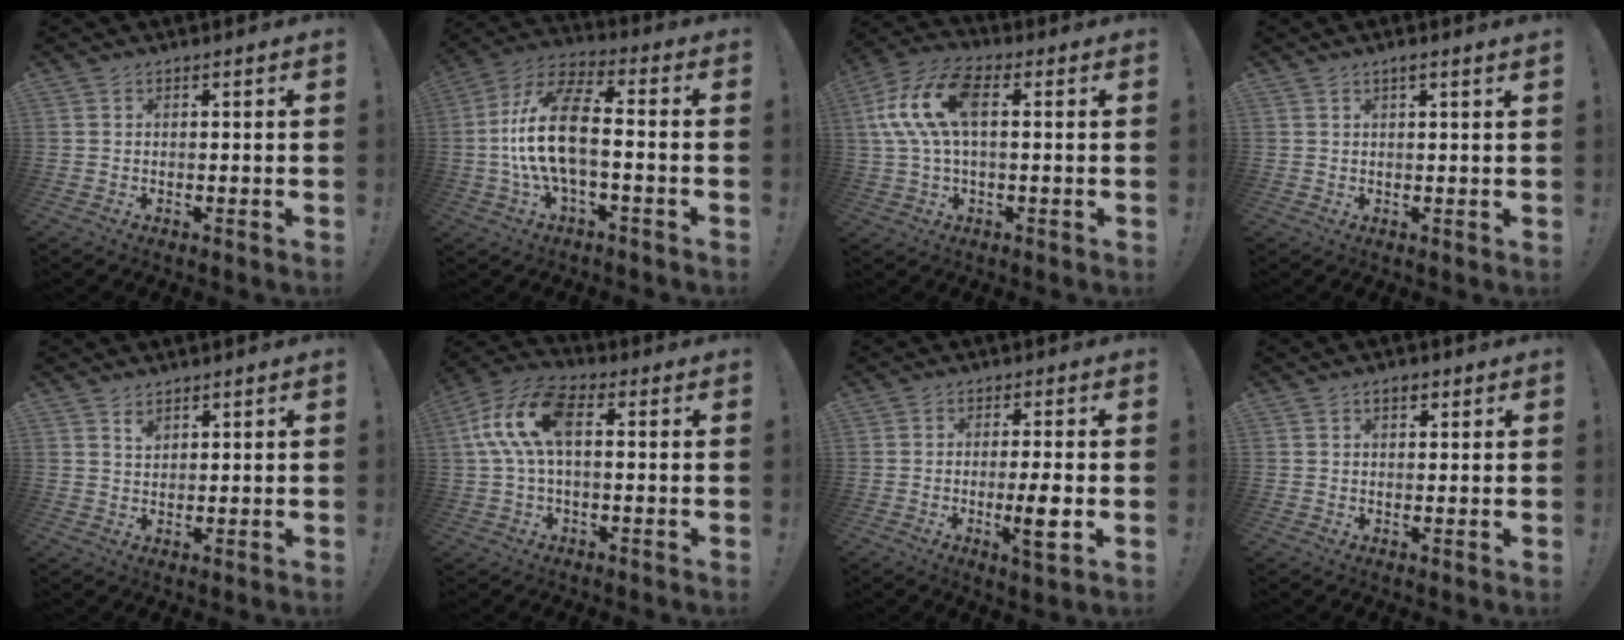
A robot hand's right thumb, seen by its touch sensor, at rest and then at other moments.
{"total": 16.3, "force": [-1.4, 6.7, 14.8], "torque": [-0.290, 0.009, -0.027]}
{"total": 14.8, "force": [2.5, 7.9, 12.3], "torque": [-0.263, 0.012, 0.044]}
{"total": 1.7, "force": [1.0, -0.2, 1.3], "torque": [-0.024, -0.002, 0.015]}
{"total": 2.3, "force": [1.8, 1.2, 0.9], "torque": [0.000, -0.015, 0.029]}
{"total": 13.3, "force": [2.1, 6.6, 11.4], "torque": [-0.239, 0.010, 0.040]}
{"total": 6.9, "force": [-2.0, 0.6, 6.6], "torque": [-0.095, -0.011, -0.036]}
{"total": 2.4, "force": [1.2, 1.3, 1.7], "torque": [-0.024, -0.001, 0.019]}